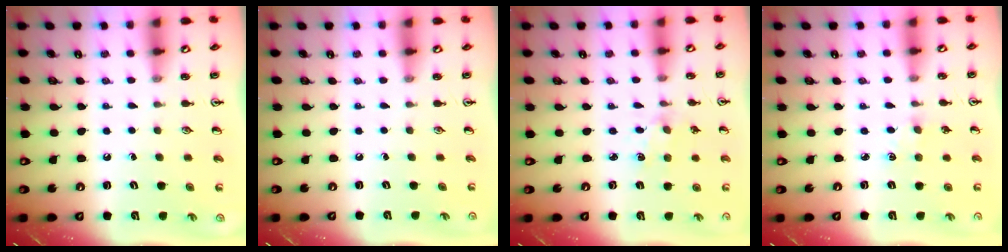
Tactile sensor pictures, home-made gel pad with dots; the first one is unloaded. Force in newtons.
{"total": 0.0}
{"total": 1.7, "press": 1.7, "slide": 0.1}
{"total": 2.9, "press": 2.9, "slide": 0.3}